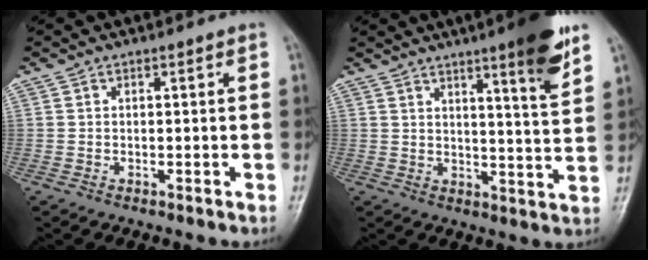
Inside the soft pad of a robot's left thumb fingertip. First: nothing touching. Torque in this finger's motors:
{"motor_torque": [1.77, 0.98, 1.01, -1.14, 0.10]}